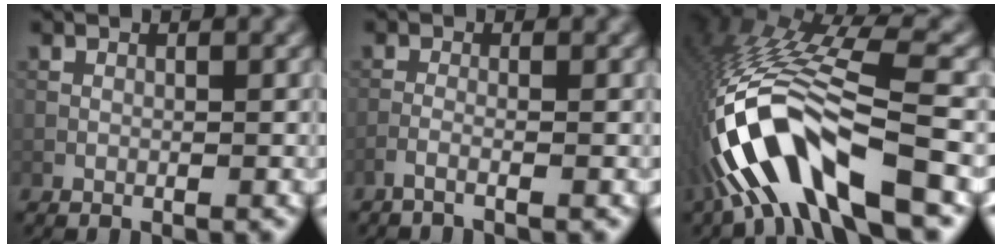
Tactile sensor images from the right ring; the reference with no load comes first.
{"total": 1.4, "force": [-1.0, 0.3, 1.0], "torque": [-0.010, 0.000, -0.031]}
{"total": 12.6, "force": [-5.8, 3.6, 10.6], "torque": [-0.219, 0.007, -0.098]}